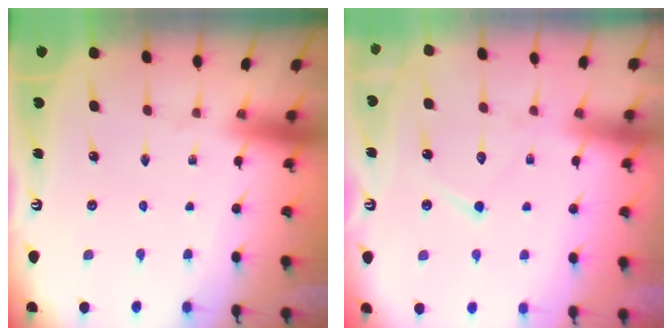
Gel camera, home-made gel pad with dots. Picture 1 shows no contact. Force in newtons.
{"total": 10.5, "press": 10.5, "slide": 0.8}